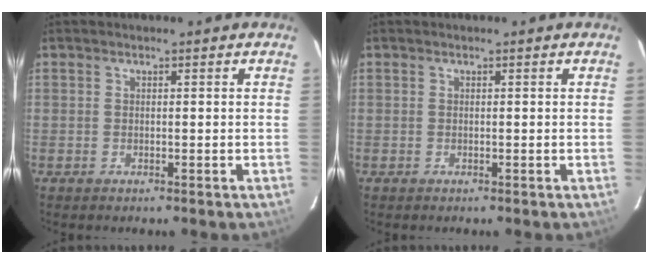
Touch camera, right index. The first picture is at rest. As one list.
[{"total": 0.0}]